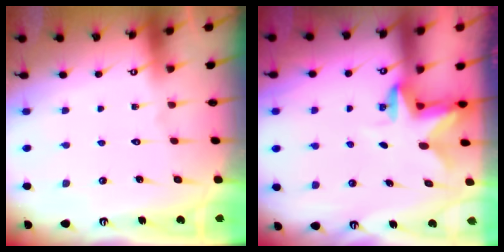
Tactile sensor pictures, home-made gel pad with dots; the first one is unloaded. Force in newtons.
{"total": 2.5, "press": 2.5, "slide": 0.5}